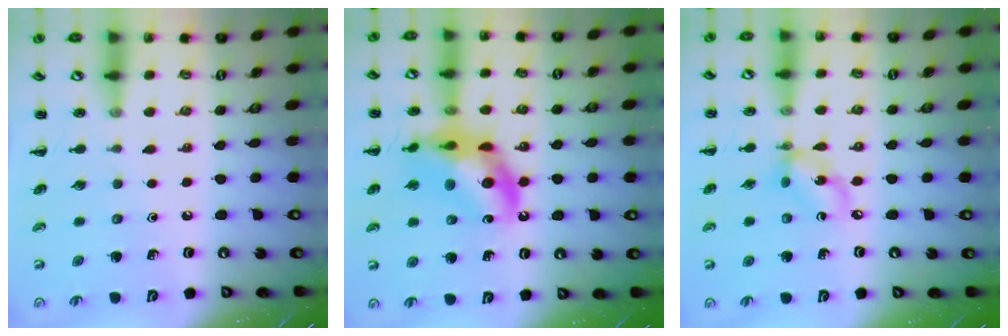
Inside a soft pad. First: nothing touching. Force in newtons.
{"total": 16.1, "press": 15.6, "slide": 3.8}
{"total": 7.1, "press": 6.9, "slide": 1.6}